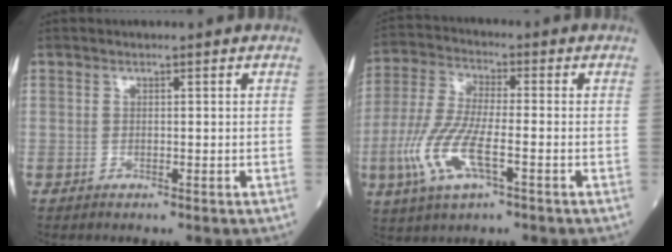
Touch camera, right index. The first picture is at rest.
{"total": 10.8, "force": [-3.7, 2.6, 9.8], "torque": [-0.224, -0.012, -0.071]}